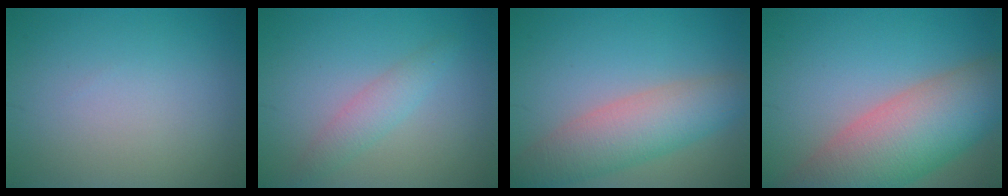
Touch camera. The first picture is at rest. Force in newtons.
{"total": 2.2, "press": 2.2, "slide": 0.2}
{"total": 6.1, "press": 6.0, "slide": 0.5}
{"total": 10.8, "press": 10.8, "slide": 0.5}